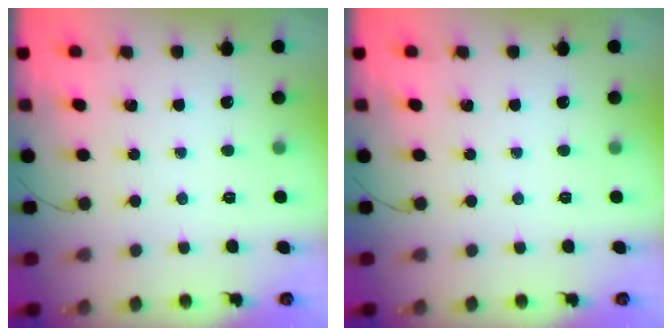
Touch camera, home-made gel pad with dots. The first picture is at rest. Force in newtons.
{"total": 0.0}